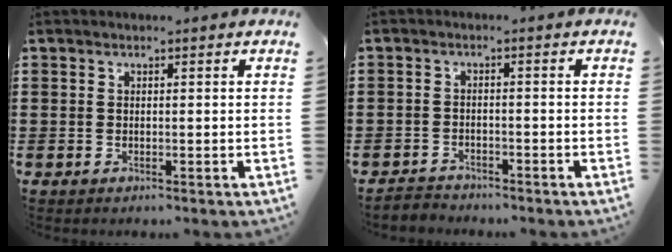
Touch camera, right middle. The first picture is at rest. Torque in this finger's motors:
{"motor_torque": [0.44, -0.03, -0.09, -0.07]}